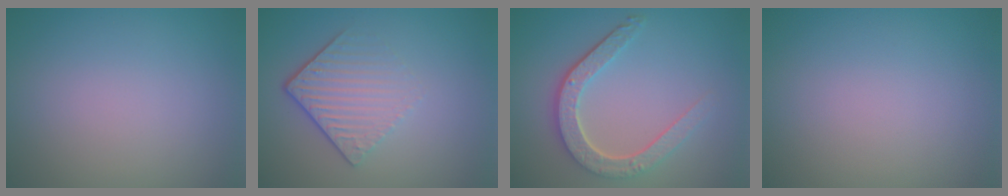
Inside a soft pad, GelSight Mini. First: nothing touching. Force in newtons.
{"total": 4.3, "press": 2.9, "slide": 3.2}
{"total": 4.6, "press": 3.7, "slide": 2.8}
{"total": 0.0}